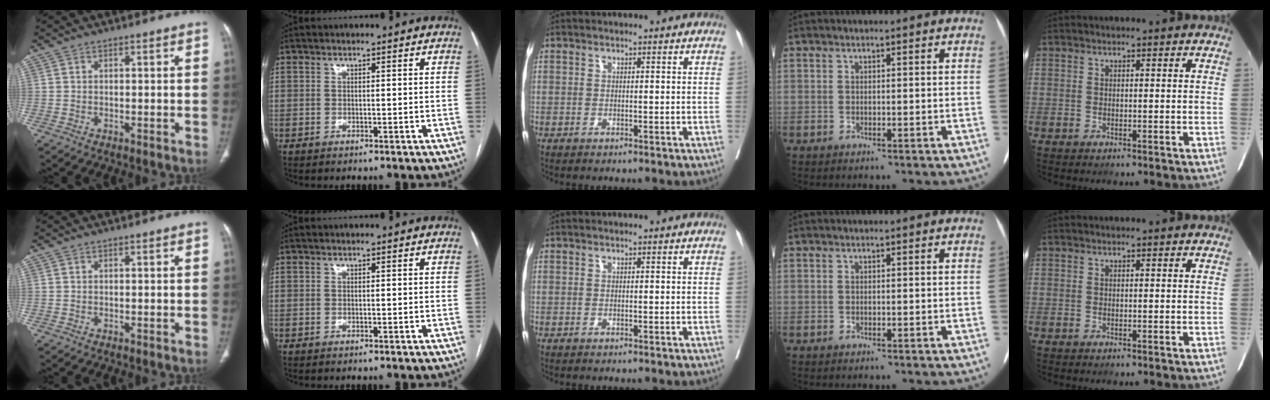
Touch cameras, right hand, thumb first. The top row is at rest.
{}